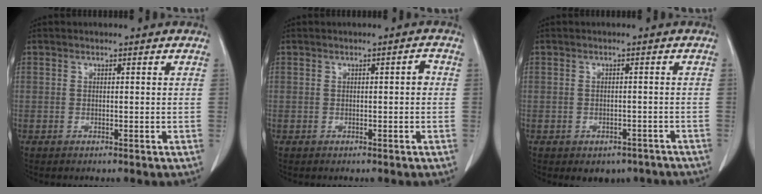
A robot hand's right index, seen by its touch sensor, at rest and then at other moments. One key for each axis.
{"total": 1.2, "fx": -0.1, "fy": 0.3, "fz": 1.2, "tx": -0.012, "ty": 0.003, "tz": -0.001}
{"total": 5.4, "fx": -4.2, "fy": 3.2, "fz": 1.3, "tx": 0.001, "ty": 0.013, "tz": -0.049}